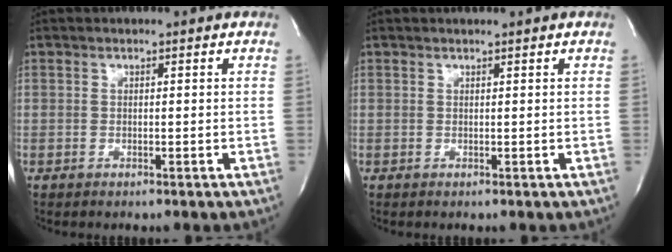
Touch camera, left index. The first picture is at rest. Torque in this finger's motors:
{"motor_torque": [0.39, -0.52, 0.13, 0.02]}